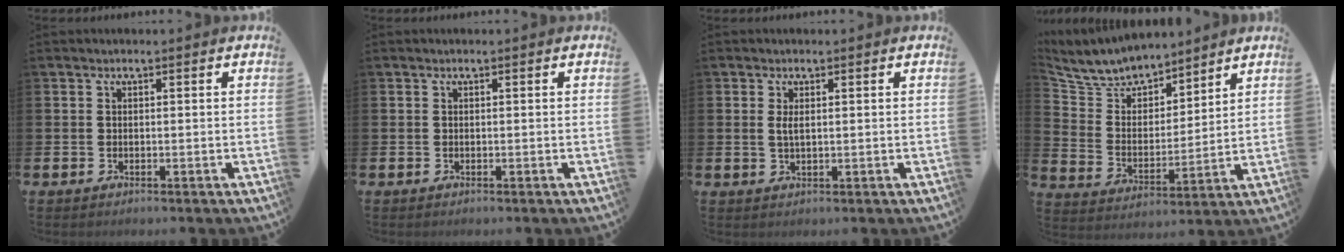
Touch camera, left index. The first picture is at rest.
{"total": 0.0}
{"total": 1.4, "force": [0.6, 0.5, 1.1], "torque": [-0.009, -0.003, 0.006]}
{"total": 7.4, "force": [7.1, 2.1, 0.7], "torque": [-0.057, -0.056, 0.126]}